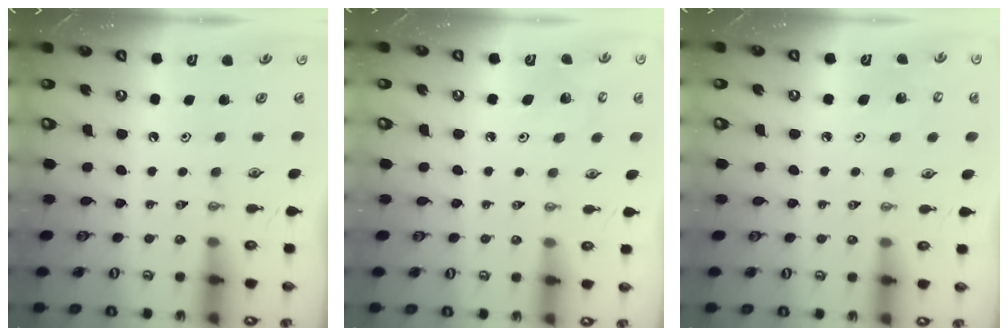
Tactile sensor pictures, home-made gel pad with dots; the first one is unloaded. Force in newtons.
{"total": 5.7, "press": 5.7, "slide": 0.4}
{"total": 3.7, "press": 3.7, "slide": 0.4}